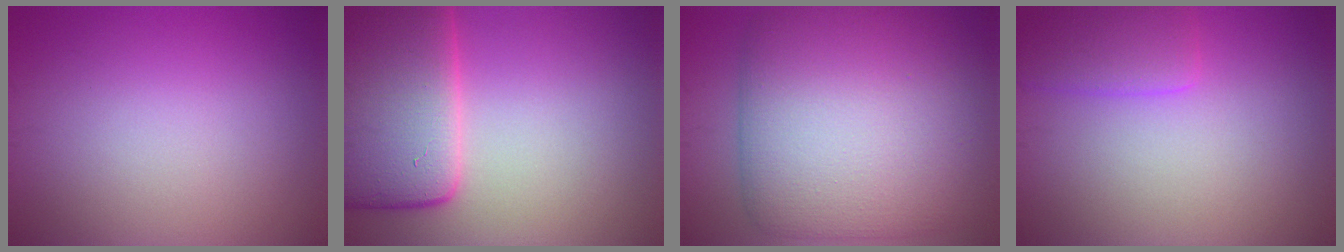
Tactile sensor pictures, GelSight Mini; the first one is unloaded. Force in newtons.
{"total": 11.5, "press": 11.5, "slide": 0.8}
{"total": 12.3, "press": 12.3, "slide": 0.5}
{"total": 3.0, "press": 3.0, "slide": 0.2}